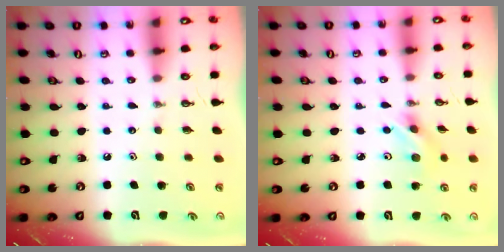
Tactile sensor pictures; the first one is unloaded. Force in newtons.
{"total": 3.8, "press": 3.8, "slide": 0.3}